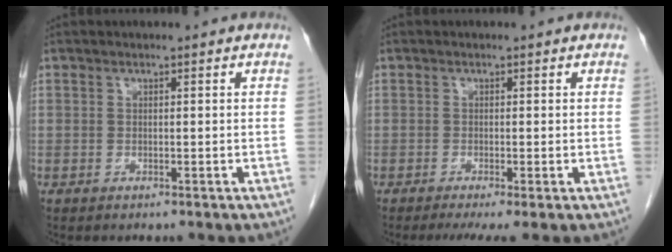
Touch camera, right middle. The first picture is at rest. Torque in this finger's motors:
{"motor_torque": [0.44, -0.21, 0.14, 0.03]}